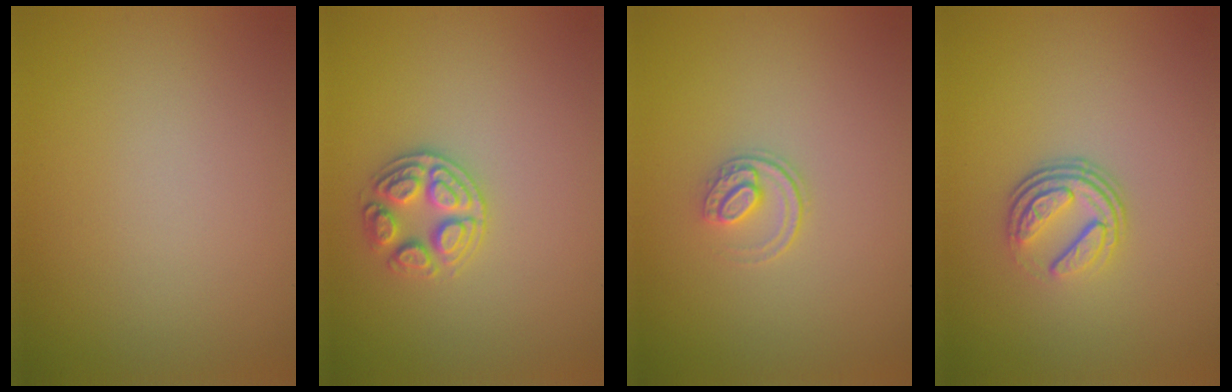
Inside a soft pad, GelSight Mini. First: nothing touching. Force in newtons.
{"total": 2.6, "press": 2.6, "slide": 0.6}
{"total": 1.5, "press": 1.1, "slide": 1.1}
{"total": 3.8, "press": 2.5, "slide": 2.8}